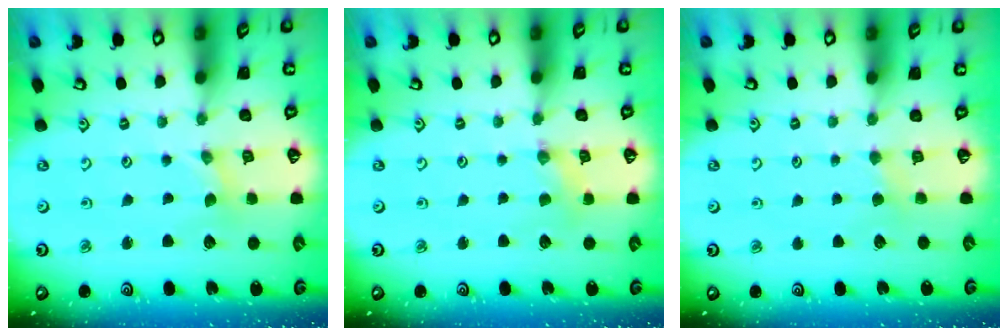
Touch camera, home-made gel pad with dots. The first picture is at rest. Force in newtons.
{"total": 2.4, "press": 2.4, "slide": 0.4}
{"total": 2.2, "press": 2.2, "slide": 0.4}